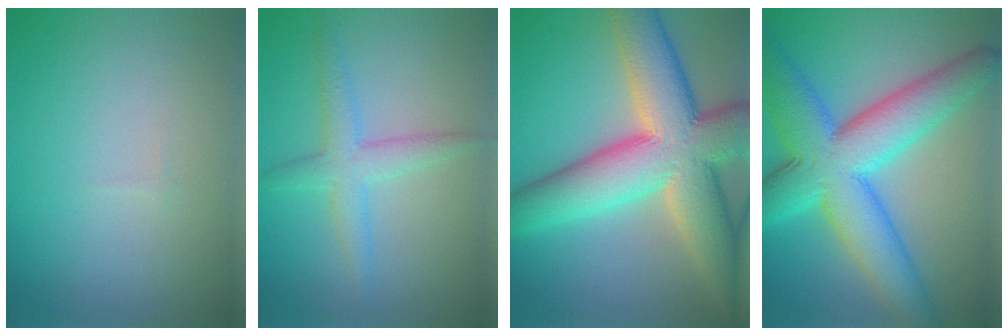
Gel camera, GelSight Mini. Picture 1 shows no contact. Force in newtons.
{"total": 2.9, "press": 2.9, "slide": 0.2}
{"total": 13.7, "press": 13.7, "slide": 0.9}
{"total": 11.4, "press": 11.4, "slide": 0.1}